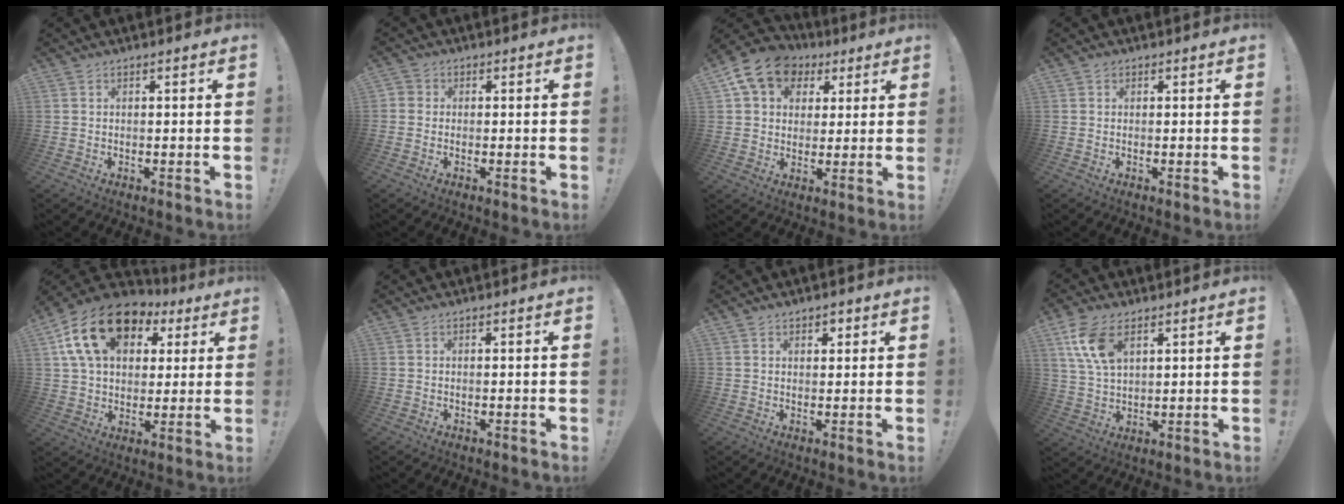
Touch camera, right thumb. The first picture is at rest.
{"total": 2.0, "force": [-0.7, 1.7, 0.7], "torque": [-0.014, 0.007, -0.011]}
{"total": 13.1, "force": [6.1, 10.1, 5.8], "torque": [-0.087, -0.025, 0.119]}
{"total": 0.7, "force": [0.2, 0.7, 0.1], "torque": [0.003, 0.000, 0.003]}
{"total": 19.3, "force": [8.2, 12.7, 12.0], "torque": [-0.192, -0.023, 0.152]}
{"total": 0.0}
{"total": 2.1, "force": [1.3, 1.6, 0.6], "torque": [0.007, -0.007, 0.019]}
{"total": 11.0, "force": [5.5, 6.1, 7.4], "torque": [-0.149, -0.013, 0.103]}